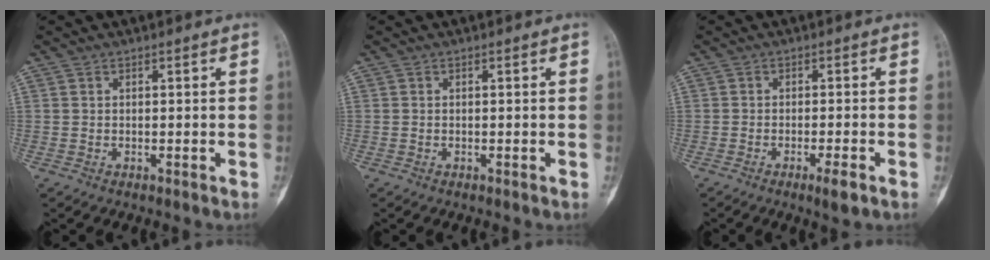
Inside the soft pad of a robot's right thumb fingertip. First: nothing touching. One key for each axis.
{"total": 0.0}
{"total": 3.3, "fx": -1.8, "fy": 0.3, "fz": 2.7, "tx": -0.045, "ty": -0.002, "tz": -0.032}